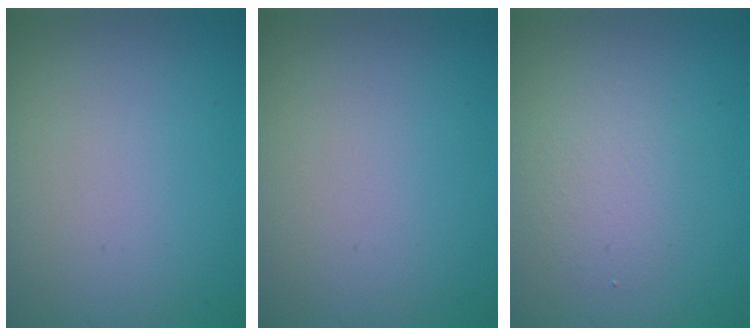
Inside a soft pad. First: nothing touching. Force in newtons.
{"total": 0.0}
{"total": 2.5, "press": 2.5, "slide": 0.1}